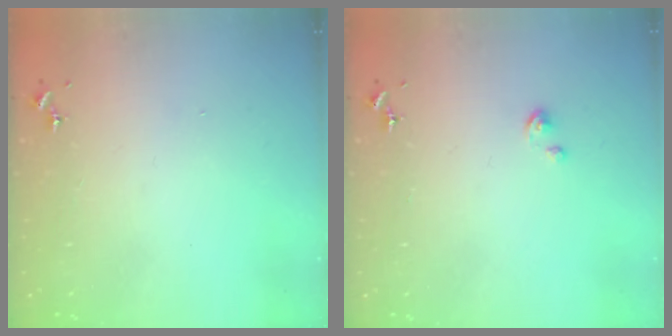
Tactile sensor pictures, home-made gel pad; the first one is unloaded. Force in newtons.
{"total": 1.1, "press": 1.1, "slide": 0.2}